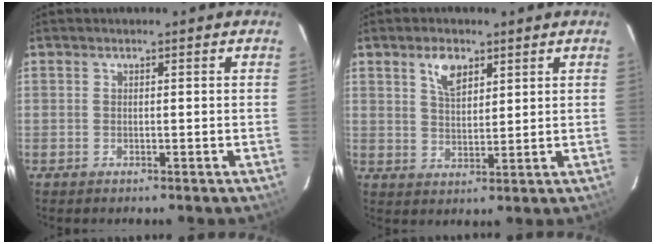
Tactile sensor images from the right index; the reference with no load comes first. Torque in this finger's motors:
{"motor_torque": [0.08, 0.05, 0.09, 0.05]}